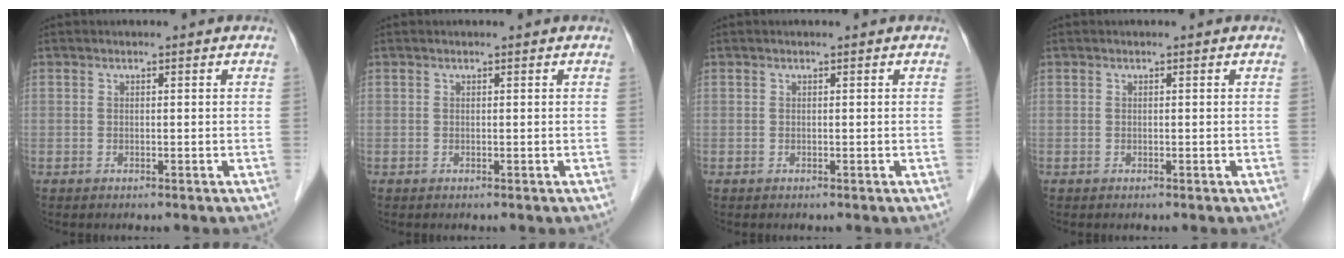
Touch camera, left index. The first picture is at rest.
{"total": 0.0}
{"total": 0.0}
{"total": 0.0}